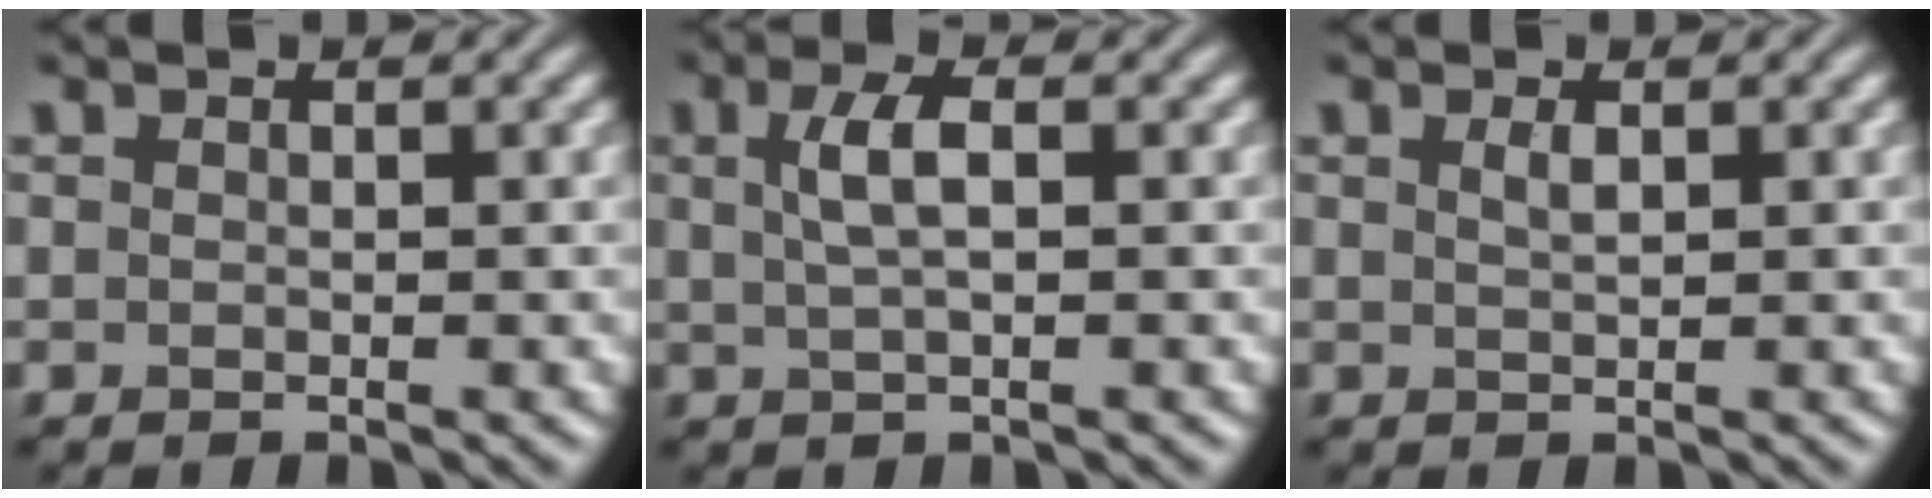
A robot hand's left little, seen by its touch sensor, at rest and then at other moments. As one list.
[{"total": 2.8, "force": [0.7, 0.9, 2.6], "torque": [-0.051, 0.007, 0.012]}, {"total": 0.9, "force": [0.4, 0.3, 0.8], "torque": [-0.015, 0.002, 0.008]}]